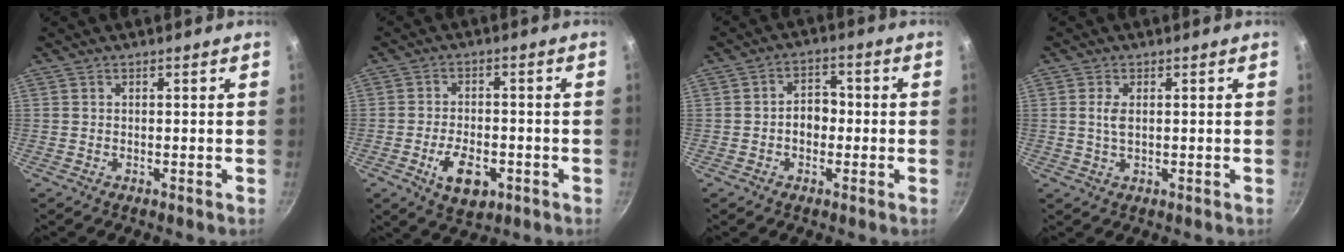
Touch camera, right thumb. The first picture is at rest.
{"total": 8.3, "force": [-3.1, 4.7, 6.1], "torque": [-0.089, 0.010, -0.046]}
{"total": 5.0, "force": [-0.7, 3.8, 3.2], "torque": [-0.018, 0.018, -0.017]}
{"total": 2.8, "force": [0.4, 1.5, 2.4], "torque": [-0.049, 0.001, 0.008]}